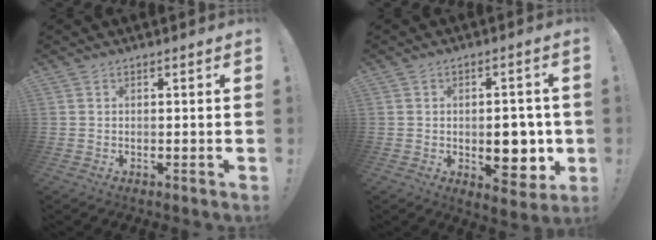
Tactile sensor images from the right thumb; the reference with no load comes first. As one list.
[{"total": 11.7, "force": [-1.3, 7.4, 9.0], "torque": [-0.089, 0.001, -0.014]}]